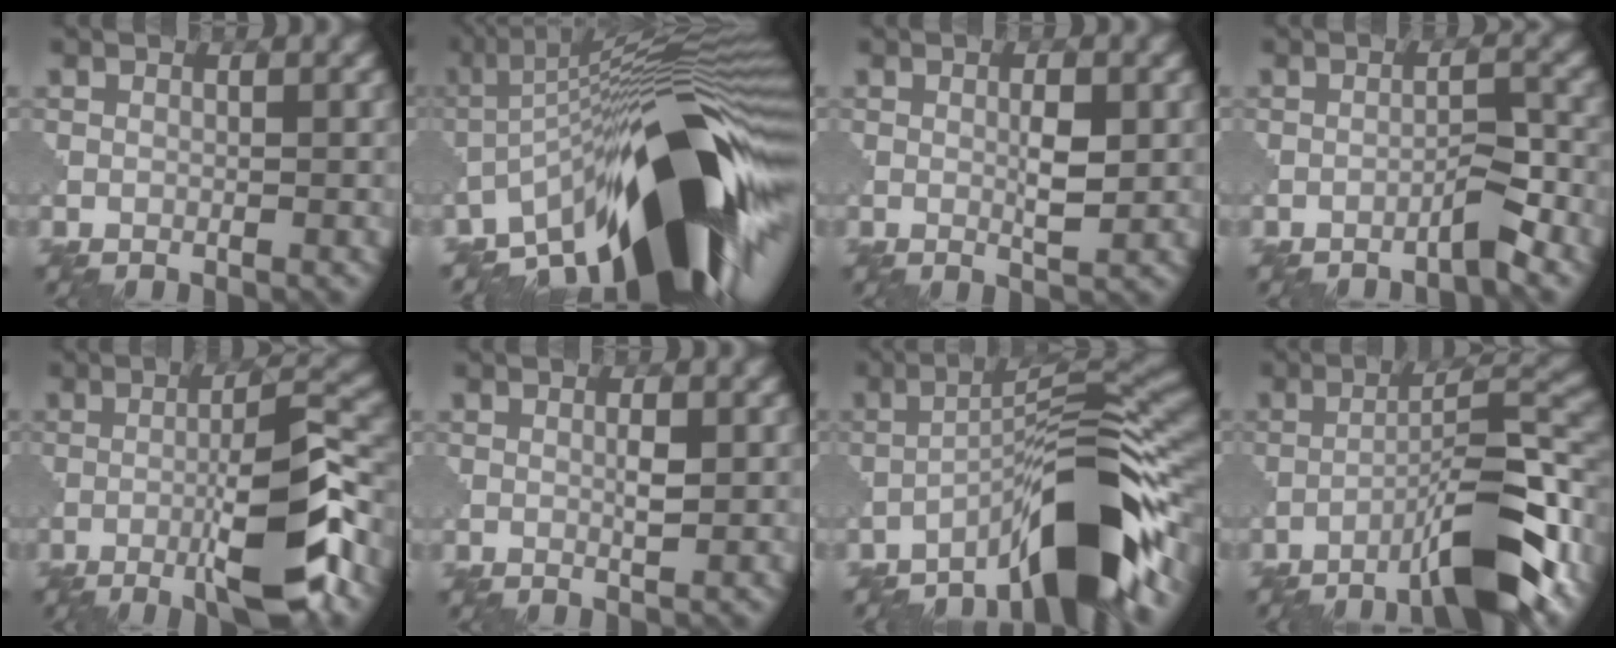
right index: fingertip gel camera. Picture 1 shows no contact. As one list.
[{"total": 17.0, "force": [-7.4, 4.7, 14.5], "torque": [-0.201, 0.031, -0.144]}, {"total": 2.2, "force": [0.7, 0.4, 2.0], "torque": [-0.037, -0.004, 0.016]}, {"total": 1.9, "force": [-1.6, 0.0, 1.1], "torque": [-0.015, 0.010, -0.028]}, {"total": 9.0, "force": [-3.8, 1.7, 8.0], "torque": [-0.121, 0.011, -0.064]}, {"total": 1.2, "force": [0.6, 0.1, 1.0], "torque": [-0.023, -0.001, 0.015]}, {"total": 9.9, "force": [-6.2, 1.5, 7.6], "torque": [-0.110, 0.021, -0.105]}, {"total": 10.0, "force": [-6.2, 1.8, 7.6], "torque": [-0.114, 0.020, -0.102]}]